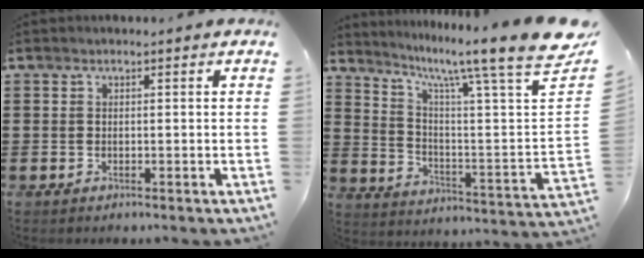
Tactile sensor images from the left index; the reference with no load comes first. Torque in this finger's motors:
{"motor_torque": [1.61, -0.54, 0.61, 0.19]}